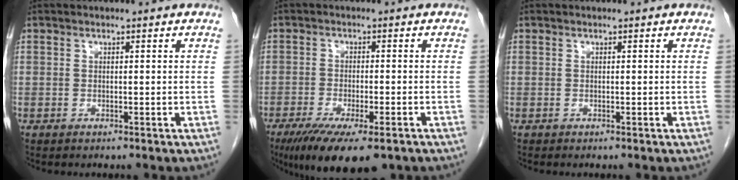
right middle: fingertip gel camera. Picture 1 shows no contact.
{"total": 12.0, "force": [-8.1, 3.0, 8.2], "torque": [-0.134, -0.025, -0.124]}
{"total": 0.0}